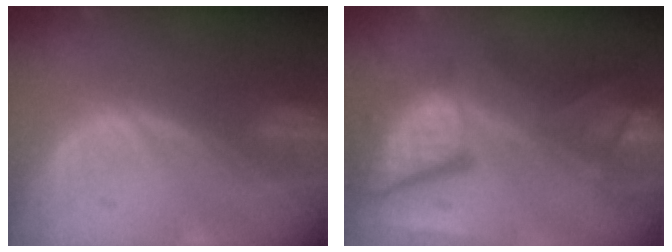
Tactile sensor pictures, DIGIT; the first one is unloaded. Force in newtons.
{"total": 12.9, "press": 10.6, "slide": 7.3}